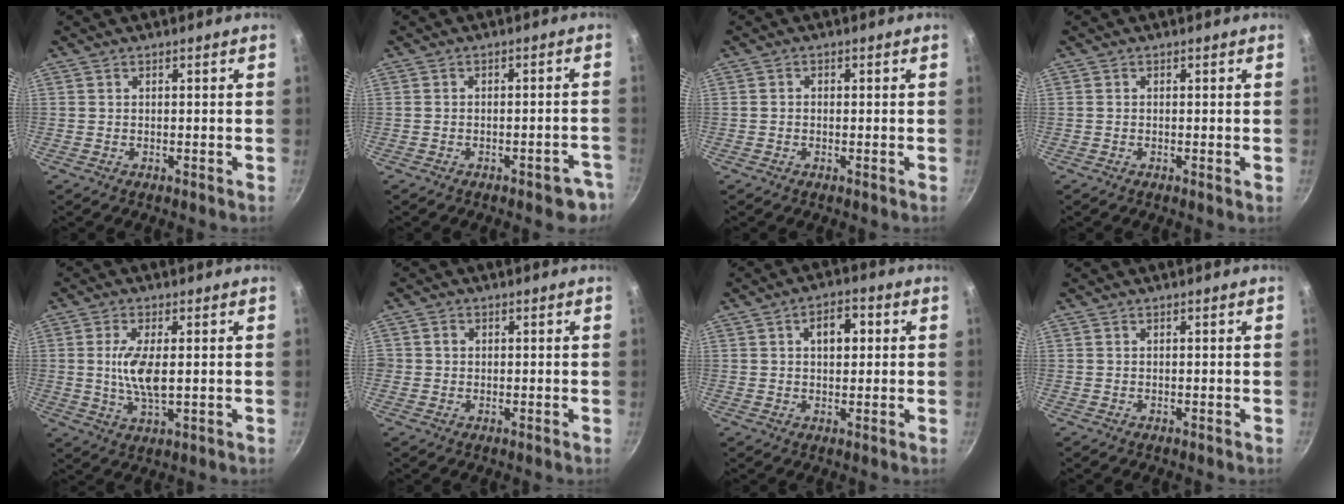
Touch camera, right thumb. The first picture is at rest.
{"total": 5.6, "force": [-3.4, 2.6, 3.6], "torque": [-0.011, 0.040, -0.024]}
{"total": 0.8, "force": [-0.2, 0.7, 0.4], "torque": [-0.007, 0.005, -0.004]}
{"total": 0.0}
{"total": 7.7, "force": [0.5, 2.8, 7.1], "torque": [-0.144, -0.006, 0.012]}
{"total": 1.7, "force": [0.2, 1.6, 0.5], "torque": [-0.003, 0.004, 0.000]}
{"total": 6.0, "force": [1.3, 3.7, 4.5], "torque": [-0.043, 0.011, 0.015]}
{"total": 0.0}